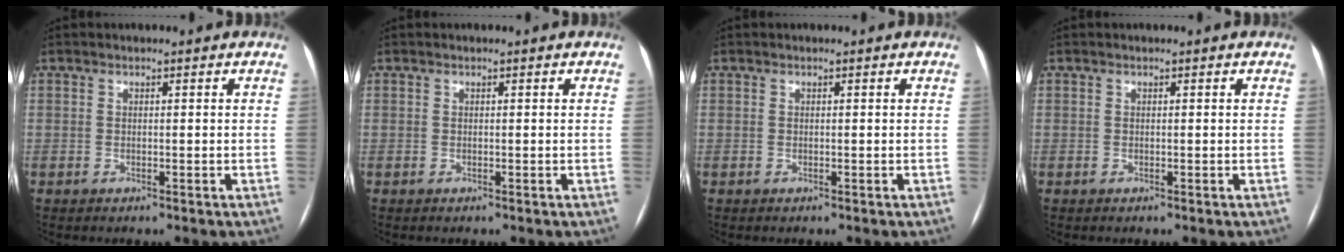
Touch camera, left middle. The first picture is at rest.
{"total": 0.0}
{"total": 0.0}
{"total": 0.0}